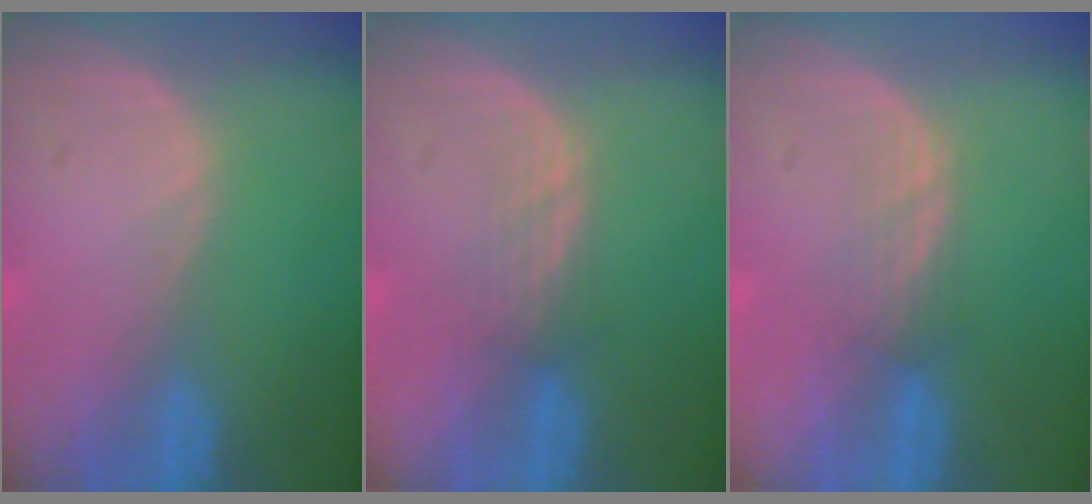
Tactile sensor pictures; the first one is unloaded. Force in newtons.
{"total": 2.5, "press": 2.3, "slide": 0.9}
{"total": 2.5, "press": 2.3, "slide": 0.9}